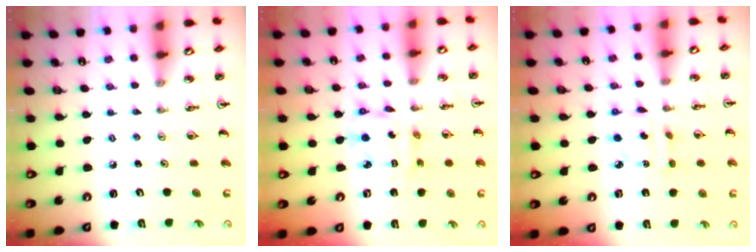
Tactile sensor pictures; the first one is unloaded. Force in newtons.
{"total": 8.2, "press": 8.2, "slide": 0.6}
{"total": 3.3, "press": 3.3, "slide": 0.2}